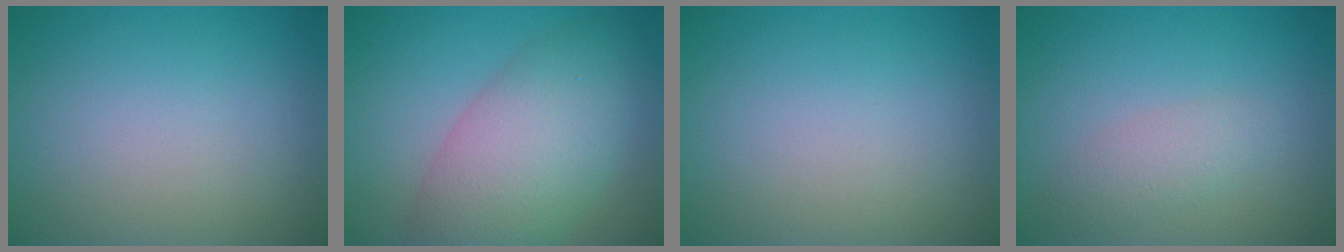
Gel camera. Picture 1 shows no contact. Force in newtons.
{"total": 8.0, "press": 8.0, "slide": 0.5}
{"total": 0.0}
{"total": 2.1, "press": 2.1, "slide": 0.0}